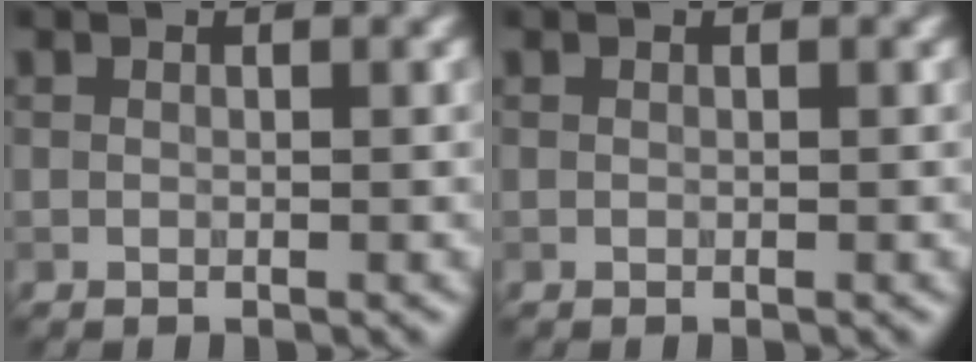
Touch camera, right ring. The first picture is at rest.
{"total": 0.0}